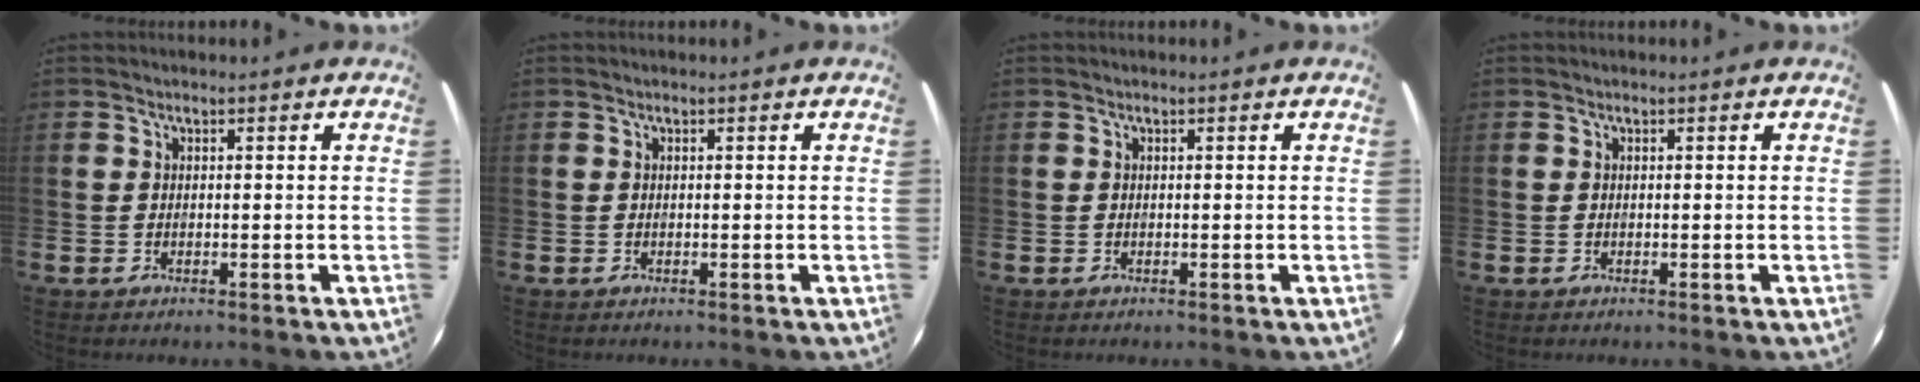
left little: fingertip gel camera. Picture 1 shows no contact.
{"total": 0.0}
{"total": 0.0}
{"total": 0.0}